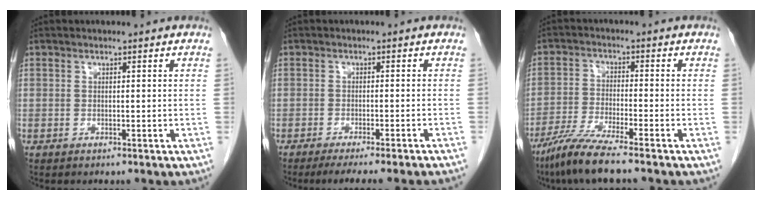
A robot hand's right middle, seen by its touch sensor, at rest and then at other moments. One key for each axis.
{"total": 9.1, "fx": -7.8, "fy": -1.0, "fz": 4.5, "tx": -0.032, "ty": -0.021, "tz": -0.107}
{"total": 7.2, "fx": -5.7, "fy": -0.6, "fz": 4.4, "tx": -0.086, "ty": -0.028, "tz": -0.111}